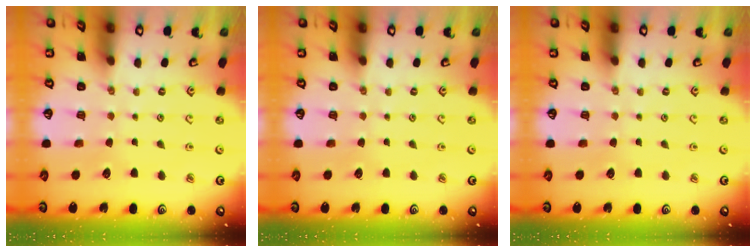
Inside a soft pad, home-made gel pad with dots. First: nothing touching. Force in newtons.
{"total": 0.0}
{"total": 0.0}